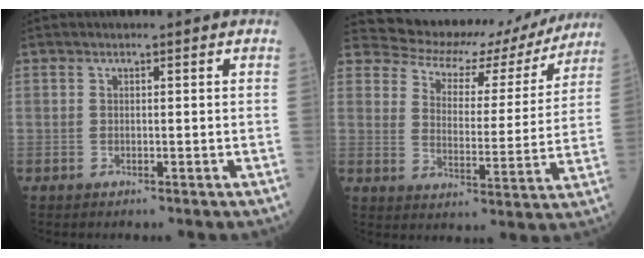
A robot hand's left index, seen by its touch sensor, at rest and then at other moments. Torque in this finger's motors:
{"motor_torque": [0.83, -1.30, -0.20, -0.01]}